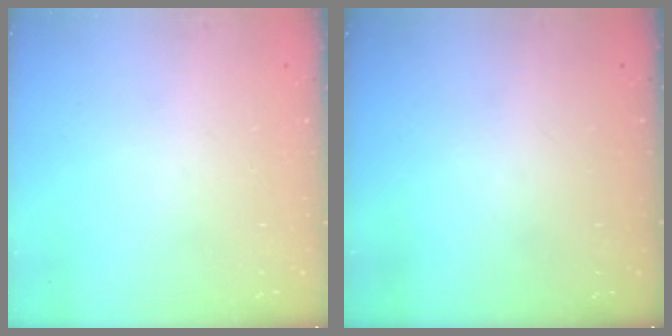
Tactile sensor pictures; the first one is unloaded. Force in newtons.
{"total": 0.0}